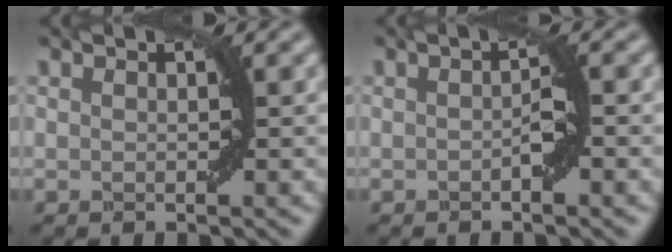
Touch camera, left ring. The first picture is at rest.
{"total": 1.4, "force": [-0.5, 0.3, 1.3], "torque": [-0.021, 0.004, -0.008]}